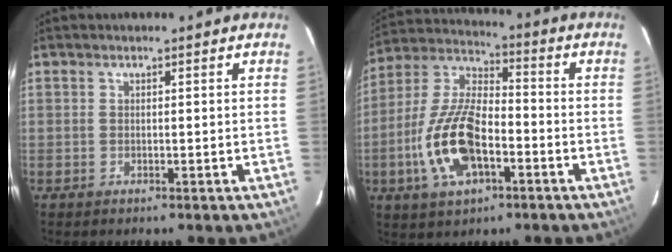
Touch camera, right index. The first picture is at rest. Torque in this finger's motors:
{"motor_torque": [1.52, -0.61, 0.89, 0.21]}